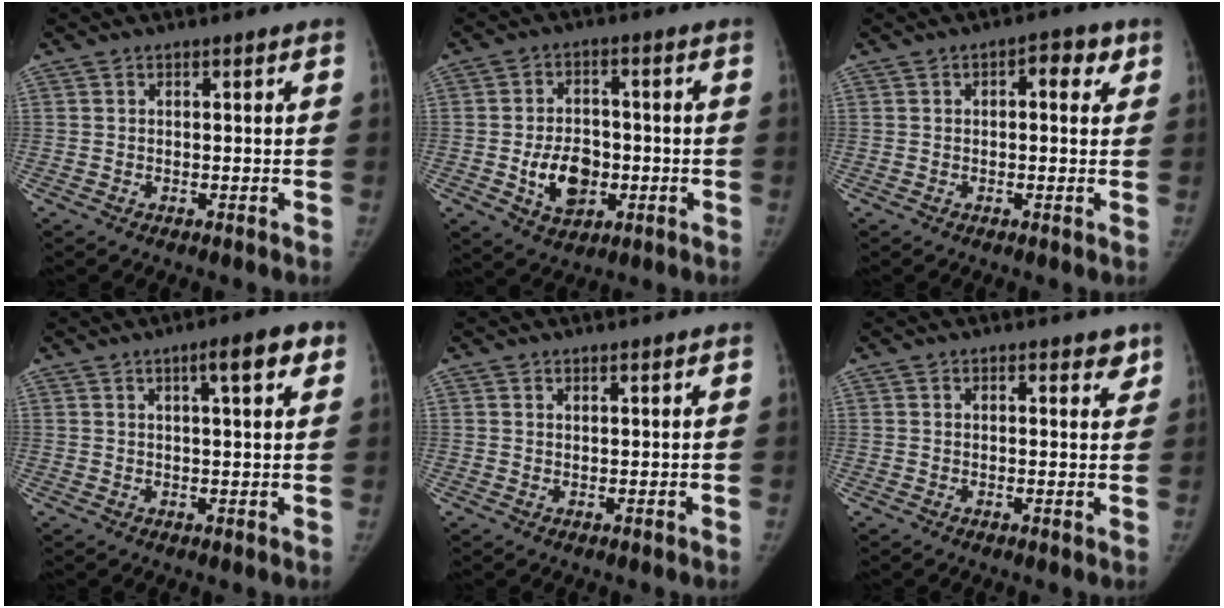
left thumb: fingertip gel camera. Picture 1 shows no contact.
{"total": 9.2, "force": [-2.1, 6.5, 6.1], "torque": [-0.075, 0.008, -0.030]}
{"total": 4.2, "force": [1.4, 2.3, 3.2], "torque": [-0.017, 0.004, 0.011]}
{"total": 5.9, "force": [2.8, 1.3, 5.1], "torque": [-0.061, -0.002, 0.036]}
{"total": 0.6, "force": [0.6, 0.1, 0.1], "torque": [0.003, -0.005, 0.012]}
{"total": 2.7, "force": [1.8, 1.2, 1.5], "torque": [0.006, -0.008, 0.019]}